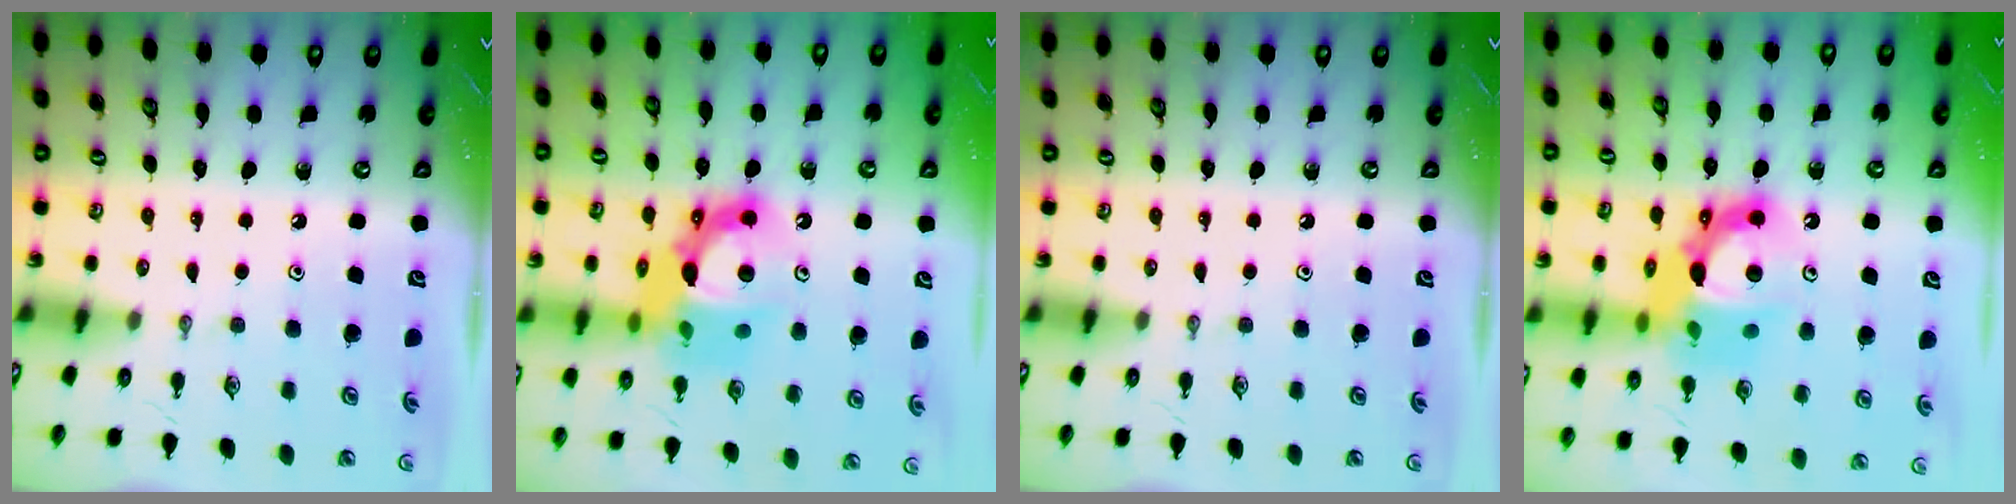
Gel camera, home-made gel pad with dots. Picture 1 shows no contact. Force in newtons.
{"total": 16.2, "press": 16.1, "slide": 1.6}
{"total": 0.0}
{"total": 16.2, "press": 16.1, "slide": 1.6}